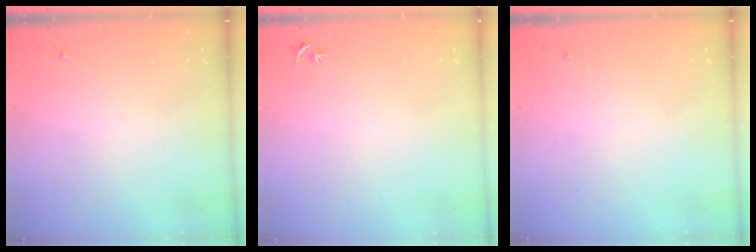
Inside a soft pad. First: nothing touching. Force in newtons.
{"total": 2.7, "press": 2.7, "slide": 0.3}
{"total": 0.0}